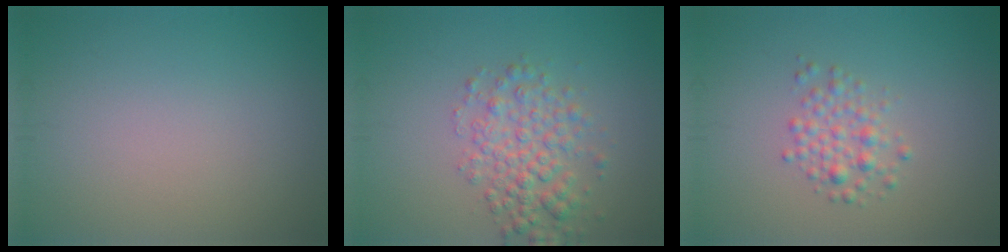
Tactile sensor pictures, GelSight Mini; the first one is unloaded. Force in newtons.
{"total": 3.9, "press": 3.9, "slide": 0.1}
{"total": 2.2, "press": 2.2, "slide": 0.1}